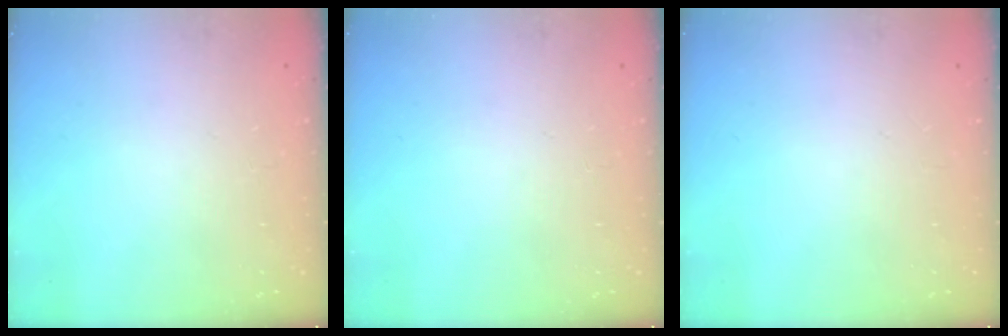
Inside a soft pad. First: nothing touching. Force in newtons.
{"total": 0.0}
{"total": 0.0}